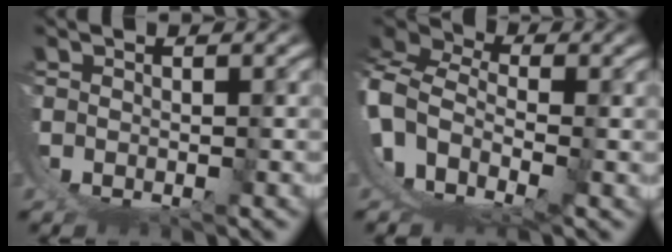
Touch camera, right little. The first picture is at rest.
{"total": 13.8, "force": [-0.3, 11.5, 7.7], "torque": [-0.196, -0.035, -0.016]}